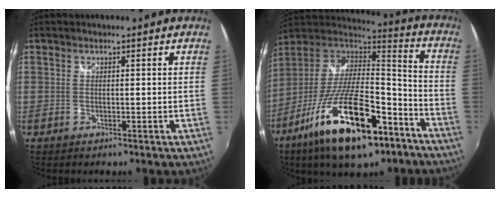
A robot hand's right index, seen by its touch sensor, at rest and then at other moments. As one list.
[{"total": 26.2, "force": [-14.4, 9.7, 19.5], "torque": [-0.357, -0.027, -0.235]}]